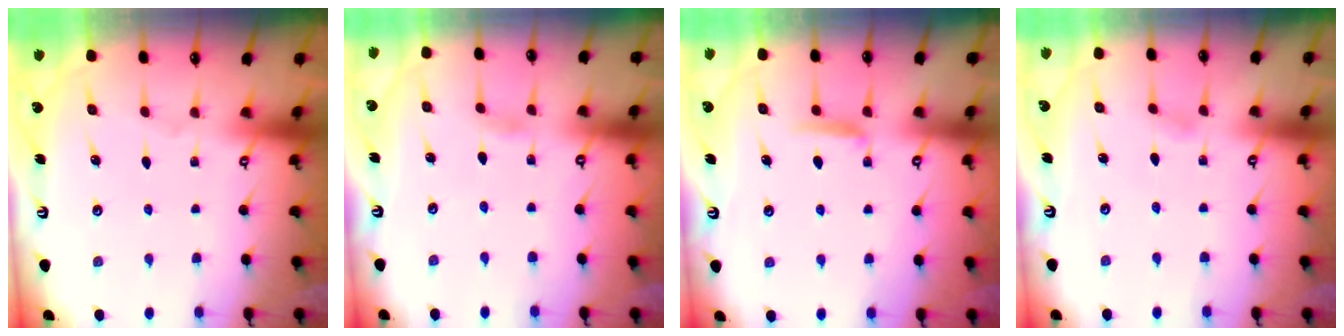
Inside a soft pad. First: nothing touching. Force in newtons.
{"total": 1.7, "press": 1.7, "slide": 0.2}
{"total": 5.4, "press": 5.3, "slide": 0.6}
{"total": 2.8, "press": 2.8, "slide": 0.3}